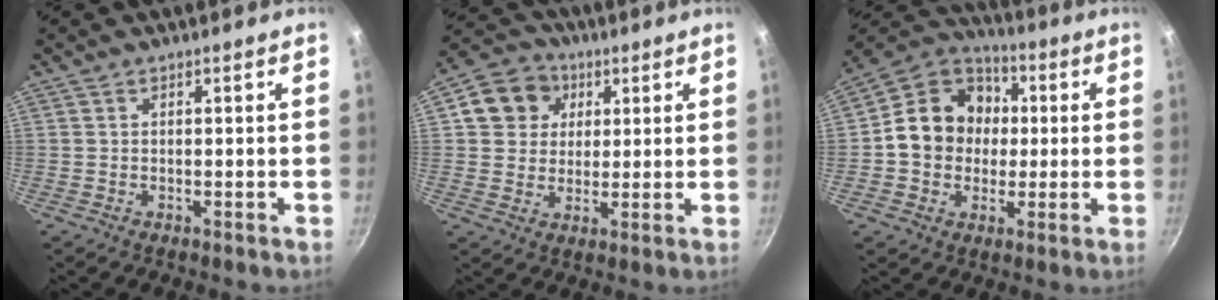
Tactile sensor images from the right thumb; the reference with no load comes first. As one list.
[{"total": 9.8, "force": [3.2, 8.5, 3.7], "torque": [-0.034, 0.008, 0.044]}, {"total": 14.9, "force": [0.7, 12.8, 7.5], "torque": [-0.087, 0.025, -0.004]}]